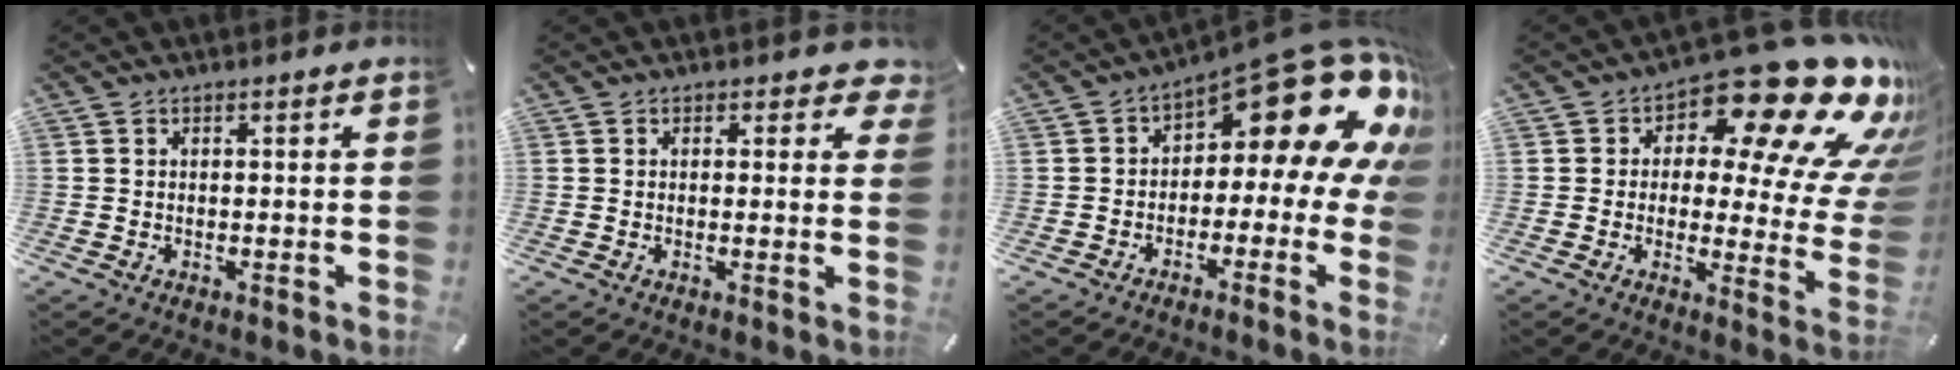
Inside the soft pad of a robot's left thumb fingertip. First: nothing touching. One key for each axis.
{"total": 2.6, "fx": 1.2, "fy": 1.8, "fz": 1.5, "tx": -0.009, "ty": -0.001, "tz": 0.016}
{"total": 19.7, "fx": 9.9, "fy": 8.3, "fz": 14.9, "tx": -0.198, "ty": -0.076, "tz": 0.163}
{"total": 21.4, "fx": 12.8, "fy": 8.6, "fz": 14.8, "tx": -0.193, "ty": -0.102, "tz": 0.205}